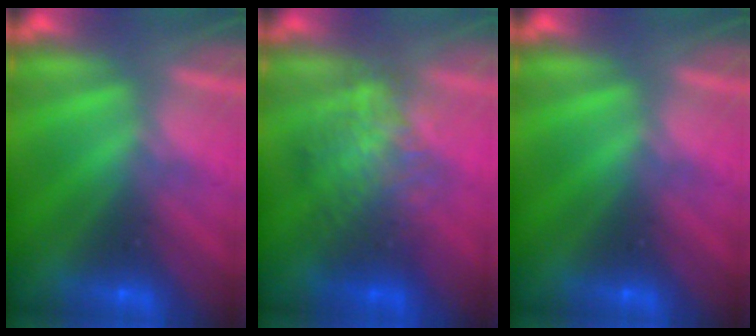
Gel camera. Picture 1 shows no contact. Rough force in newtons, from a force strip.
{"total": 2.2}
{"total": 0.0}